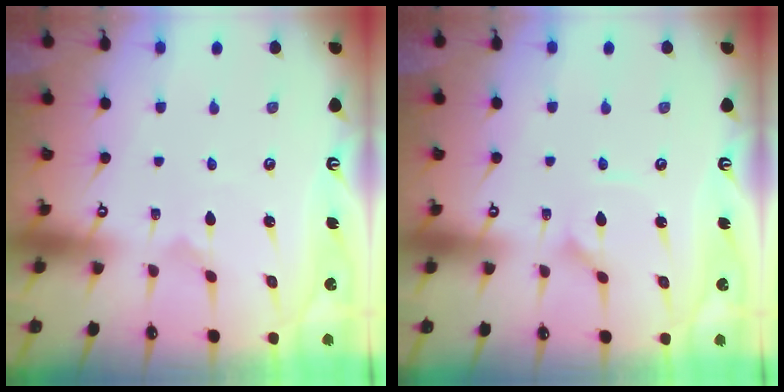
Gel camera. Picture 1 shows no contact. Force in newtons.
{"total": 1.9, "press": 1.9, "slide": 0.2}